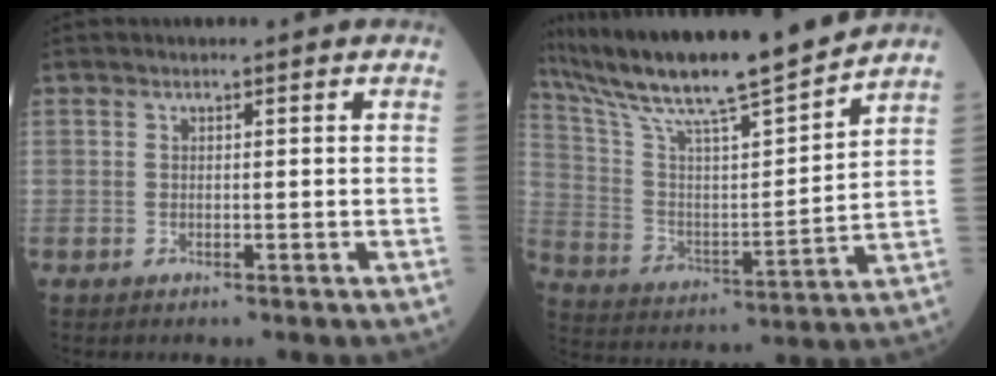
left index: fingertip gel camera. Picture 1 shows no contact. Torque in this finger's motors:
{"motor_torque": [0.95, -1.19, 0.31, 0.21]}